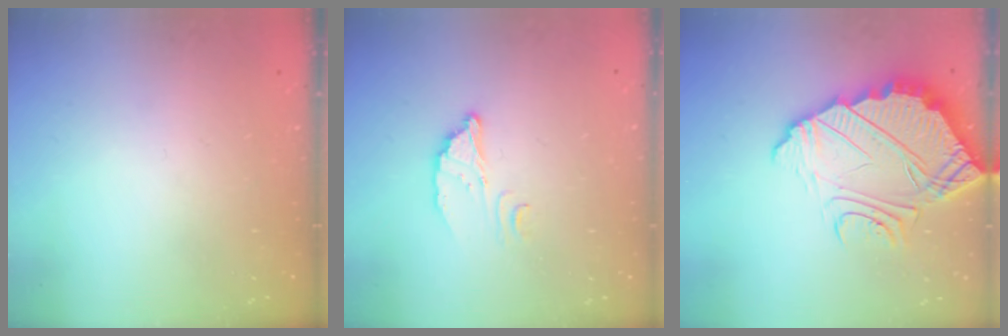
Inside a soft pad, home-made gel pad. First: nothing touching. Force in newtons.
{"total": 3.7, "press": 3.7, "slide": 0.3}
{"total": 8.1, "press": 8.1, "slide": 0.7}